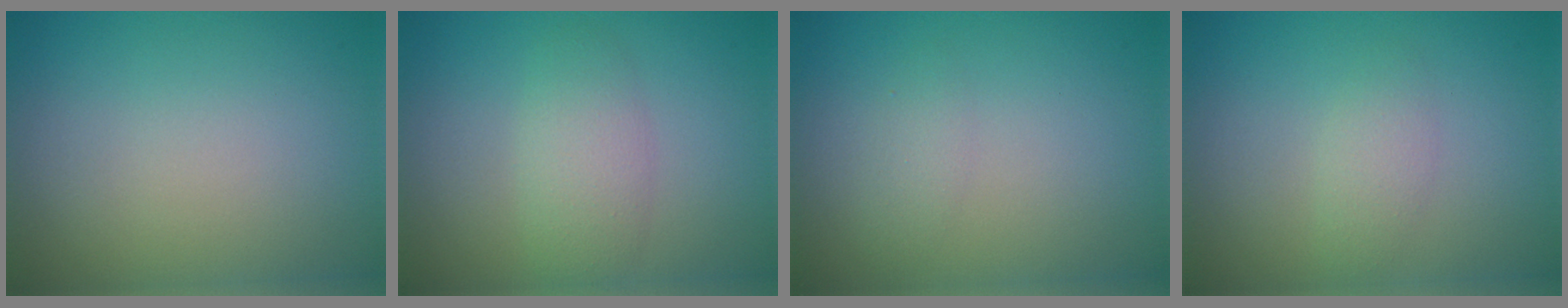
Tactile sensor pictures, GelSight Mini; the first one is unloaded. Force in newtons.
{"total": 2.9, "press": 2.9, "slide": 0.1}
{"total": 1.2, "press": 1.2, "slide": 0.1}
{"total": 1.6, "press": 1.6, "slide": 0.1}